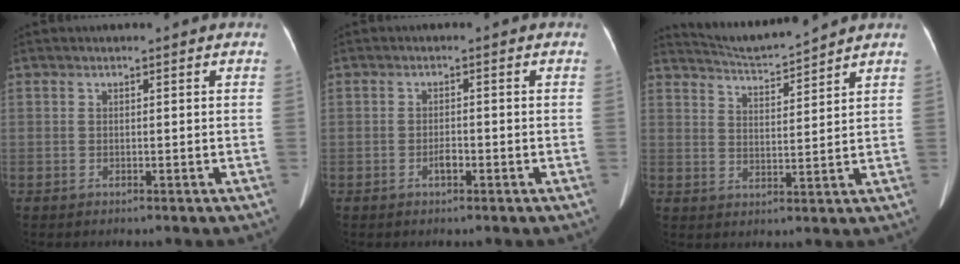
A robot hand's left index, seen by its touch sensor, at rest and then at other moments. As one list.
[{"total": 2.3, "force": [-2.1, 0.5, 0.8], "torque": [-0.015, 0.003, -0.030]}, {"total": 7.0, "force": [6.8, -1.1, 1.0], "torque": [-0.031, 0.002, 0.124]}]